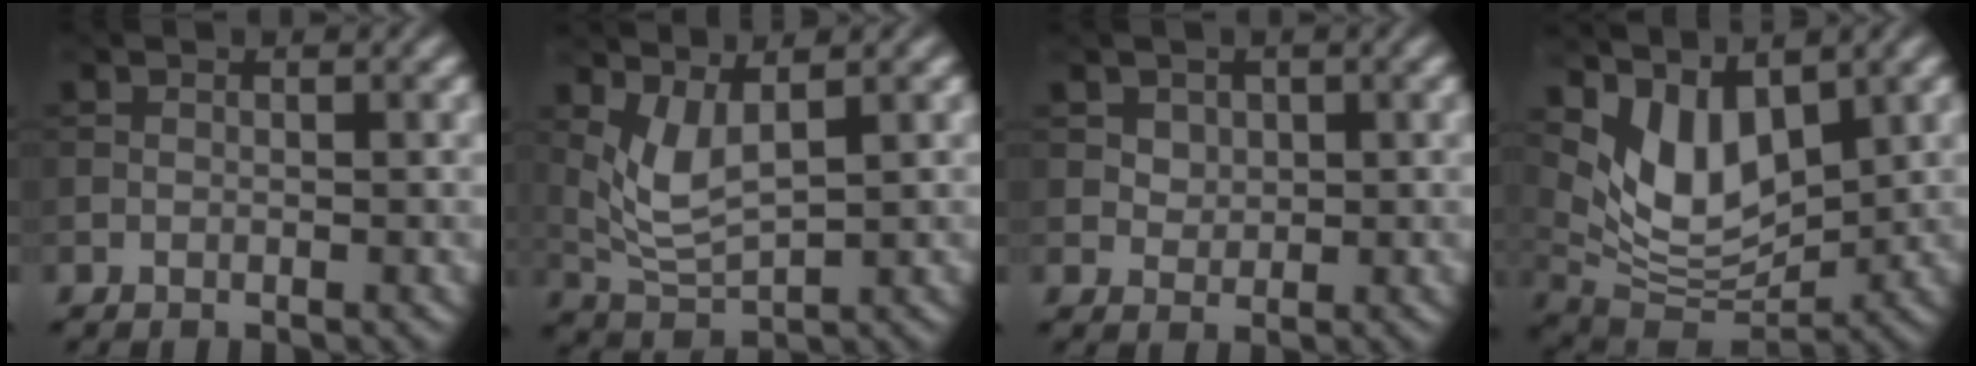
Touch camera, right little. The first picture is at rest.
{"total": 3.2, "force": [1.5, 1.1, 2.6], "torque": [-0.065, -0.012, 0.038]}
{"total": 2.0, "force": [1.0, 1.6, 0.8], "torque": [-0.019, -0.007, 0.032]}
{"total": 5.8, "force": [3.1, 3.0, 4.0], "torque": [-0.084, -0.020, 0.058]}